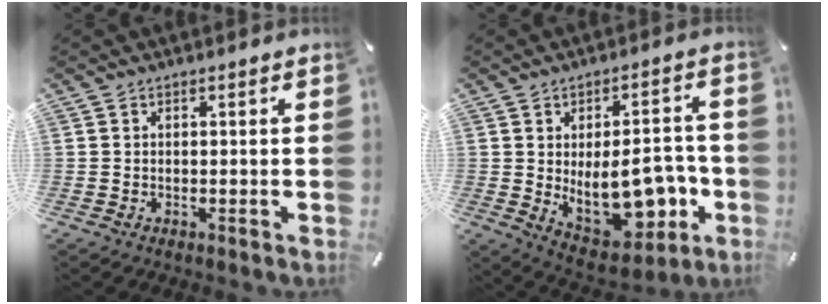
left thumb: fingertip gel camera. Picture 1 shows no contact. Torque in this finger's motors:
{"motor_torque": [0.61, 2.57, 0.45, 0.01, 0.45]}